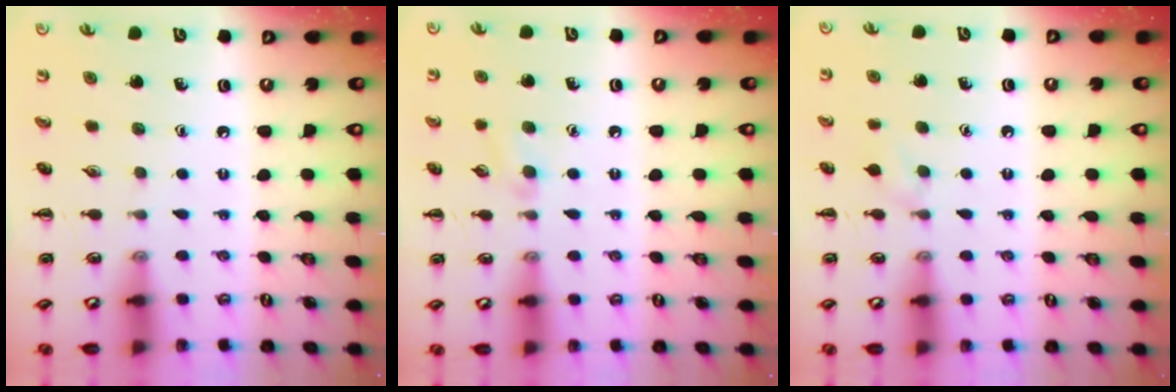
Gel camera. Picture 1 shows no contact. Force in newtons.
{"total": 5.5, "press": 5.2, "slide": 1.8}
{"total": 5.2, "press": 4.8, "slide": 1.9}